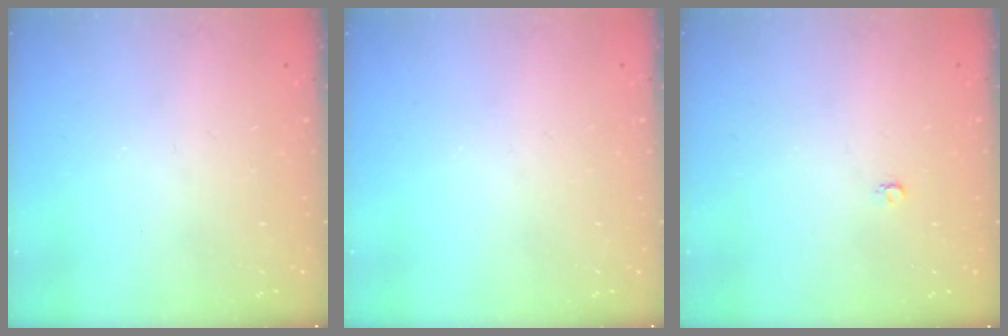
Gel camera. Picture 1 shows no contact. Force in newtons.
{"total": 0.0}
{"total": 2.6, "press": 2.6, "slide": 0.3}